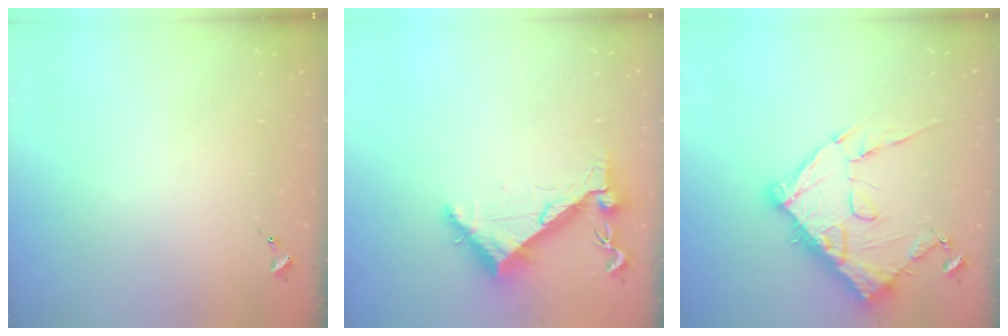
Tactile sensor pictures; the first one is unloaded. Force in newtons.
{"total": 6.4, "press": 6.4, "slide": 0.5}
{"total": 15.0, "press": 14.9, "slide": 1.5}